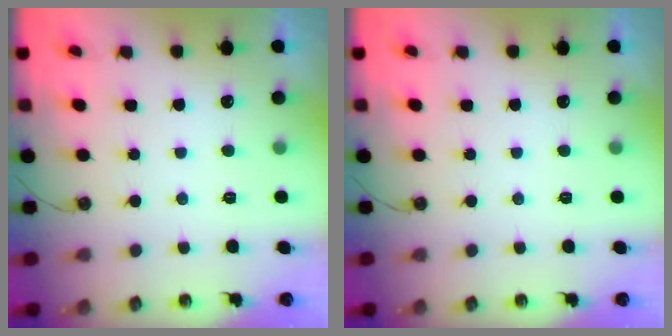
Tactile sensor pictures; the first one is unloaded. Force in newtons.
{"total": 0.0}